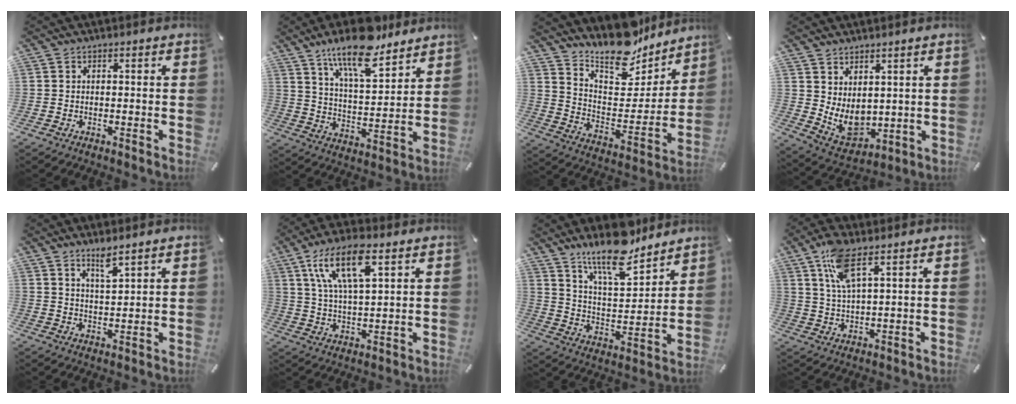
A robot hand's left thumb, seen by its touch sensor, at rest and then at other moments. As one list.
[{"total": 15.9, "force": [12.2, 5.9, 8.3], "torque": [-0.144, -0.070, 0.211]}, {"total": 16.1, "force": [14.8, 5.4, 3.5], "torque": [-0.068, -0.143, 0.260]}, {"total": 7.0, "force": [2.2, 5.6, 3.6], "torque": [-0.078, -0.030, 0.048]}, {"total": 4.4, "force": [3.7, 0.3, 2.3], "torque": [-0.047, -0.020, 0.063]}, {"total": 13.9, "force": [7.1, 5.1, 10.7], "torque": [-0.216, -0.008, 0.122]}, {"total": 15.7, "force": [13.1, 5.0, 7.0], "torque": [-0.134, -0.087, 0.232]}, {"total": 8.5, "force": [4.8, 2.2, 6.7], "torque": [-0.143, 0.003, 0.086]}]